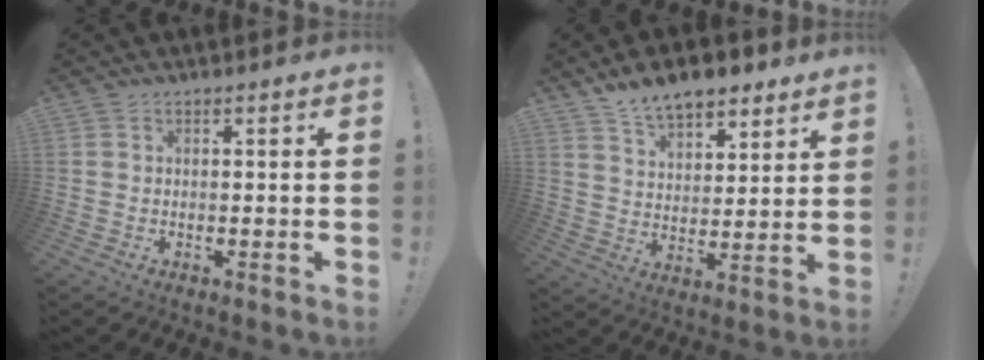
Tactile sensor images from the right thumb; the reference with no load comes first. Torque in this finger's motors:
{"motor_torque": [-0.46, 0.79, 0.15, 0.24, 0.05]}